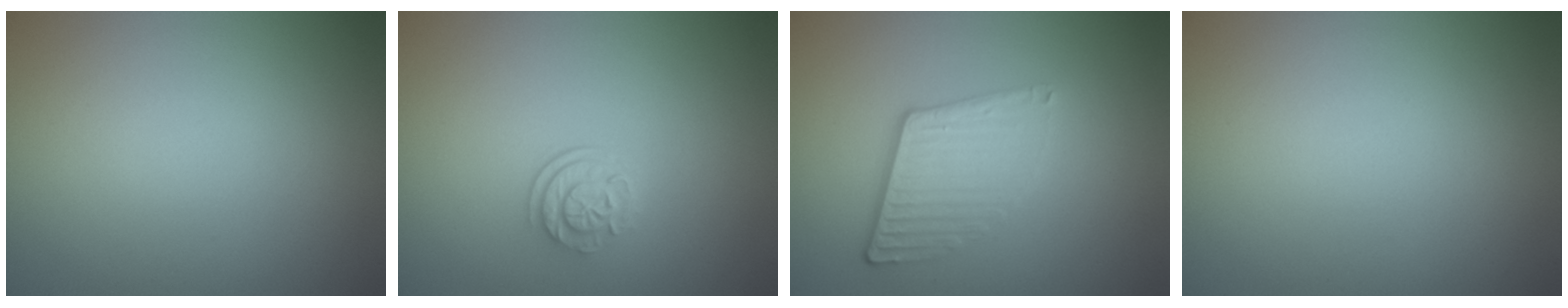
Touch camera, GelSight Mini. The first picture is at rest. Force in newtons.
{"total": 2.3, "press": 1.7, "slide": 1.5}
{"total": 4.2, "press": 2.7, "slide": 3.2}
{"total": 0.0}